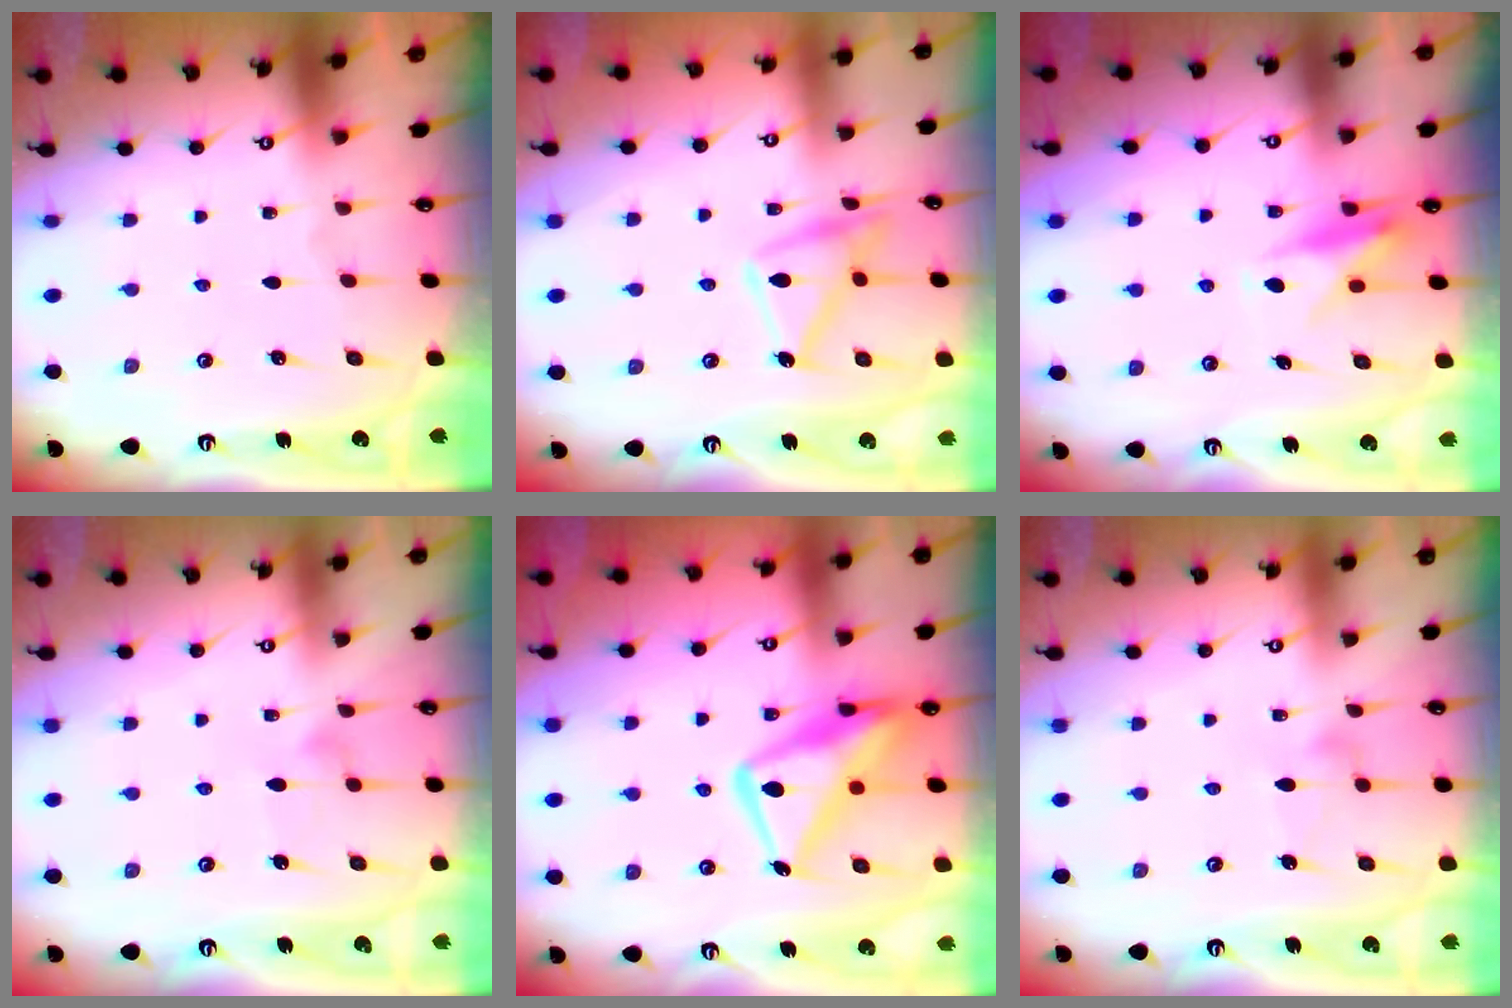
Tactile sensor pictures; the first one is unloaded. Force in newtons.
{"total": 14.3, "press": 14.3, "slide": 1.0}
{"total": 8.8, "press": 8.7, "slide": 0.4}
{"total": 6.6, "press": 6.6, "slide": 0.4}
{"total": 16.6, "press": 16.5, "slide": 1.6}
{"total": 6.6, "press": 6.6, "slide": 0.3}